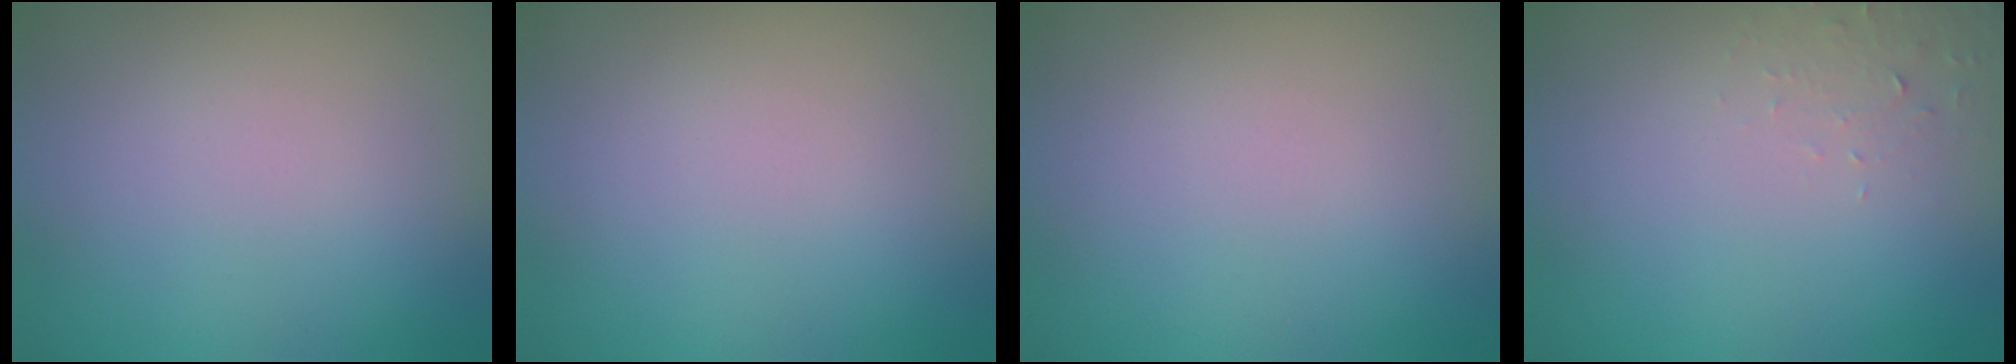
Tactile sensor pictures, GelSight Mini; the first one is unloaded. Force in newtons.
{"total": 0.0}
{"total": 0.0}
{"total": 1.2, "press": 1.2, "slide": 0.1}